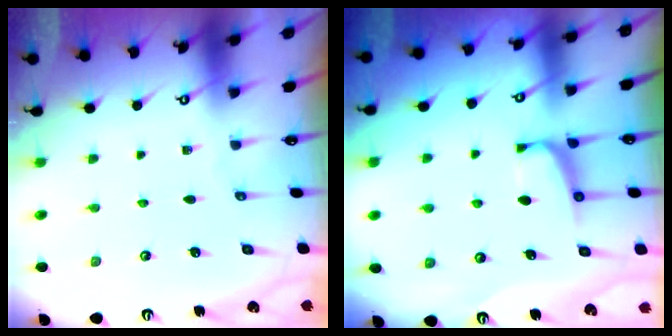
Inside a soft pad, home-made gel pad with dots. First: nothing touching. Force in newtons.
{"total": 1.5, "press": 1.3, "slide": 0.7}